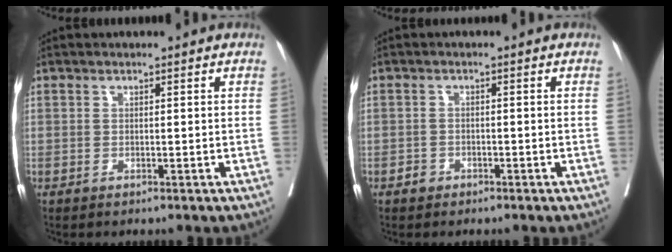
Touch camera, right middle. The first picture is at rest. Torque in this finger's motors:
{"motor_torque": [-0.11, 0.15, -0.01, -0.01]}